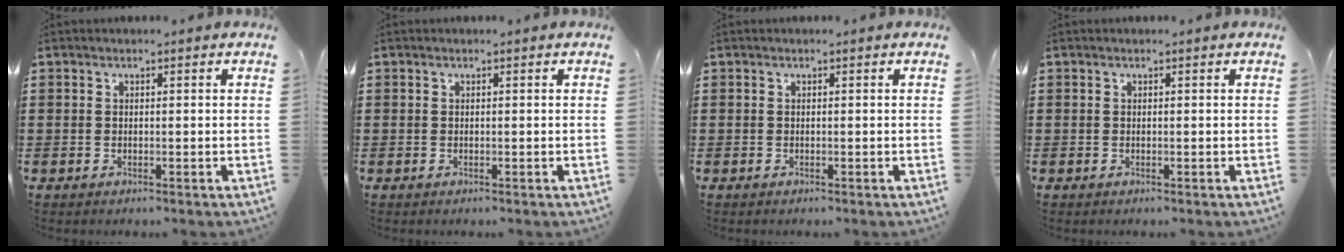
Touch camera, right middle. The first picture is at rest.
{"total": 0.0}
{"total": 0.0}
{"total": 0.0}